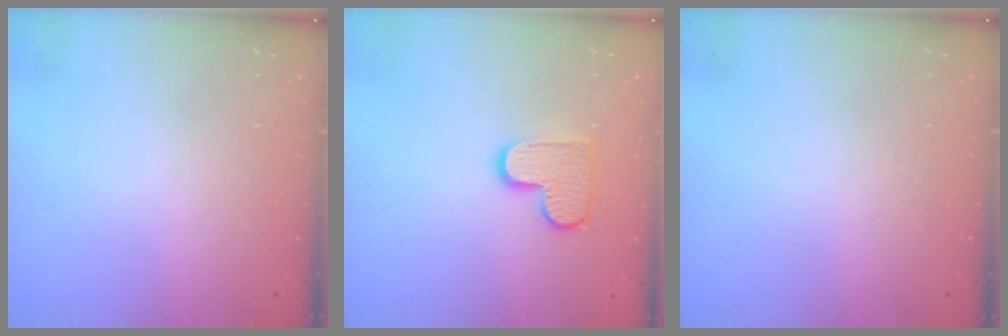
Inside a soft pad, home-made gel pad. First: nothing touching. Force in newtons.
{"total": 9.8, "press": 9.8, "slide": 0.6}
{"total": 0.0}